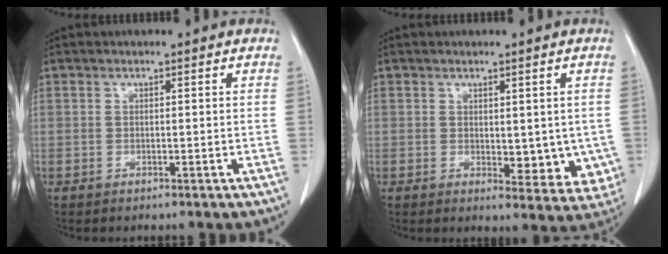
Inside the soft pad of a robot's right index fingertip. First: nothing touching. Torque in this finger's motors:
{"motor_torque": [0.42, 0.59, 0.11, 0.02]}